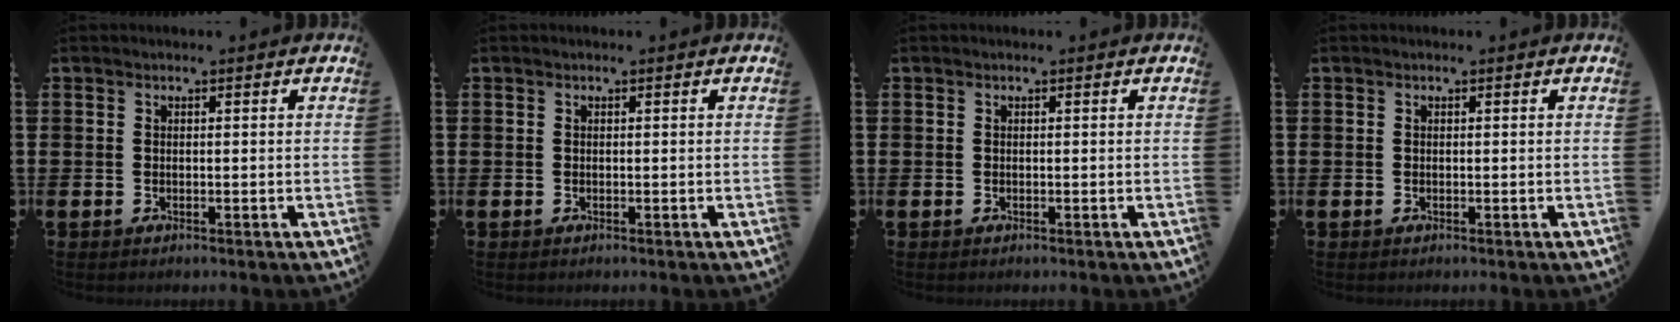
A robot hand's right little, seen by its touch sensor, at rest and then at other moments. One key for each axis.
{"total": 0.0}
{"total": 0.0}
{"total": 0.0}